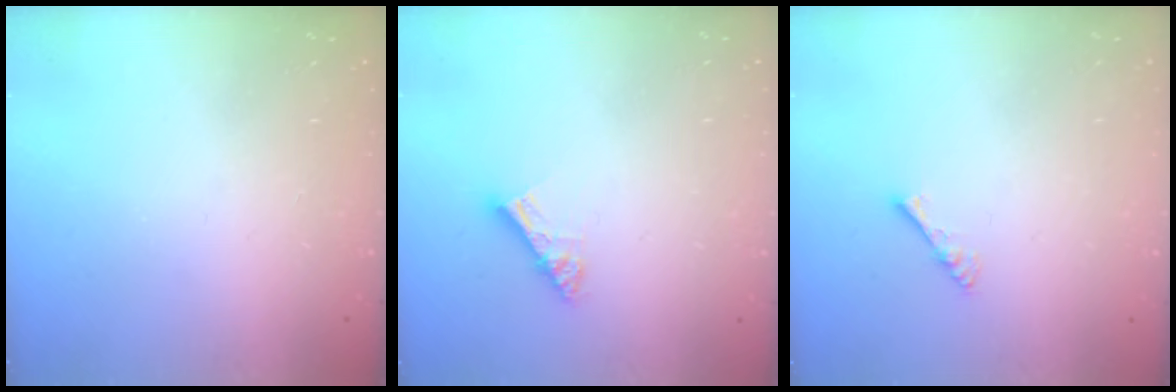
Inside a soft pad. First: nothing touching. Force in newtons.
{"total": 7.2, "press": 7.2, "slide": 0.5}
{"total": 4.0, "press": 3.9, "slide": 0.6}